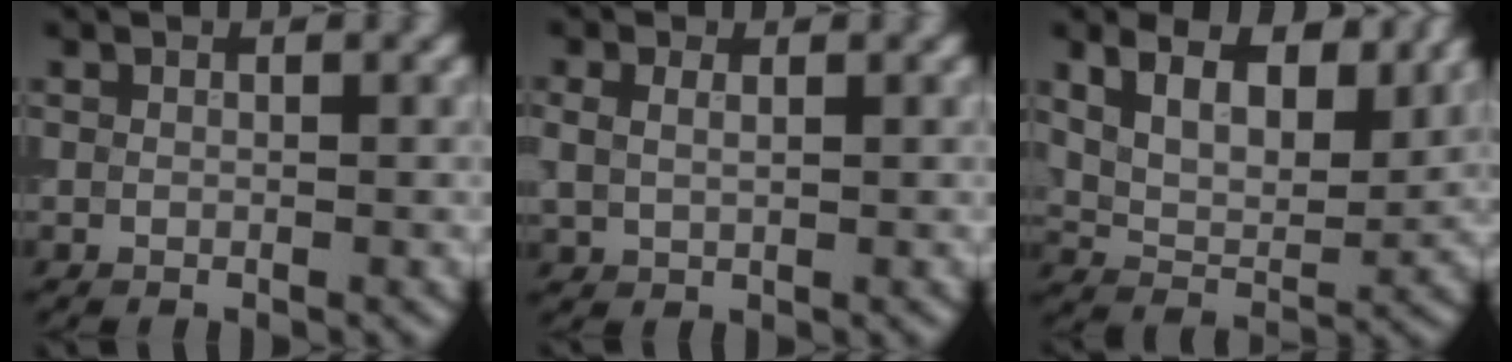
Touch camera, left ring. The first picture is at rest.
{"total": 2.1, "force": [0.8, 1.4, 1.4], "torque": [-0.028, 0.005, 0.014]}
{"total": 7.3, "force": [4.2, 3.4, 5.0], "torque": [-0.091, 0.004, 0.070]}